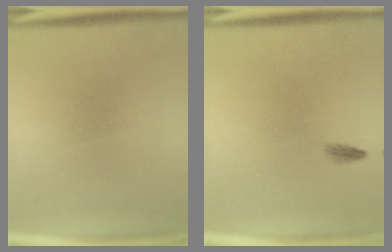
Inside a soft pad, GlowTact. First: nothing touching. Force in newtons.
{"total": 0.7}